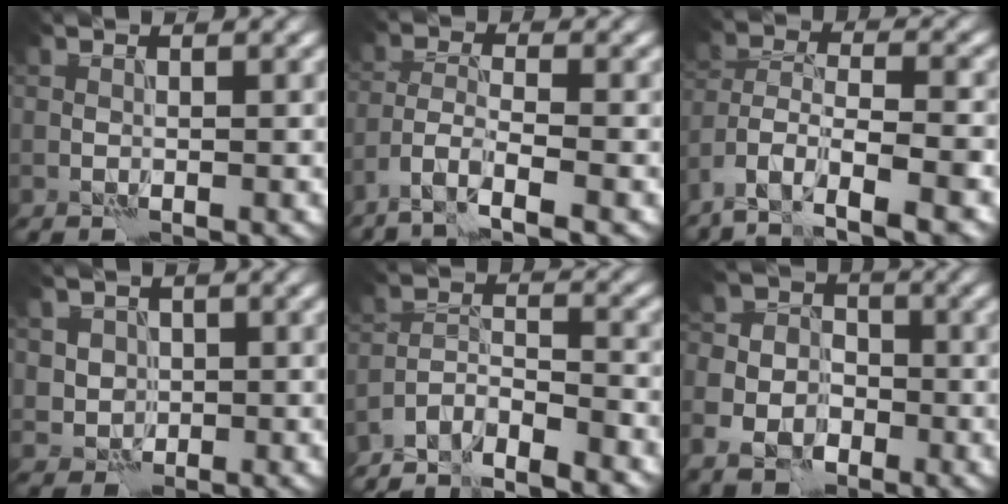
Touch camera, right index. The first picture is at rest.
{"total": 4.0, "force": [-3.0, 0.6, 2.6], "torque": [-0.049, -0.004, -0.065]}
{"total": 7.7, "force": [-5.4, 2.4, 4.9], "torque": [-0.082, 0.002, -0.102]}
{"total": 2.6, "force": [0.7, 2.4, 0.6], "torque": [-0.004, -0.002, 0.023]}
{"total": 5.7, "force": [-5.2, 1.1, 1.9], "torque": [-0.027, -0.005, -0.095]}
{"total": 7.9, "force": [-4.2, 6.1, 2.8], "torque": [-0.034, -0.025, -0.085]}